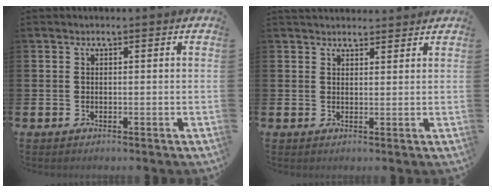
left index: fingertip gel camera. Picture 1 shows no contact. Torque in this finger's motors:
{"motor_torque": [0.77, -1.16, 0.01, 0.08]}